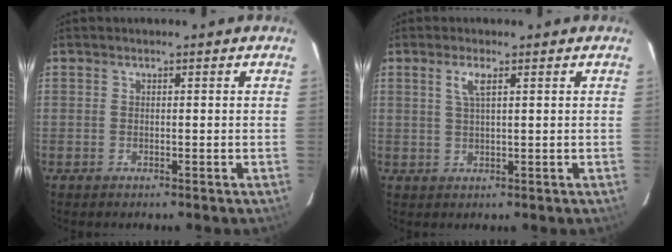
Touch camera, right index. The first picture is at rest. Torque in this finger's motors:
{"motor_torque": [0.29, 0.09, 0.17, 0.04]}